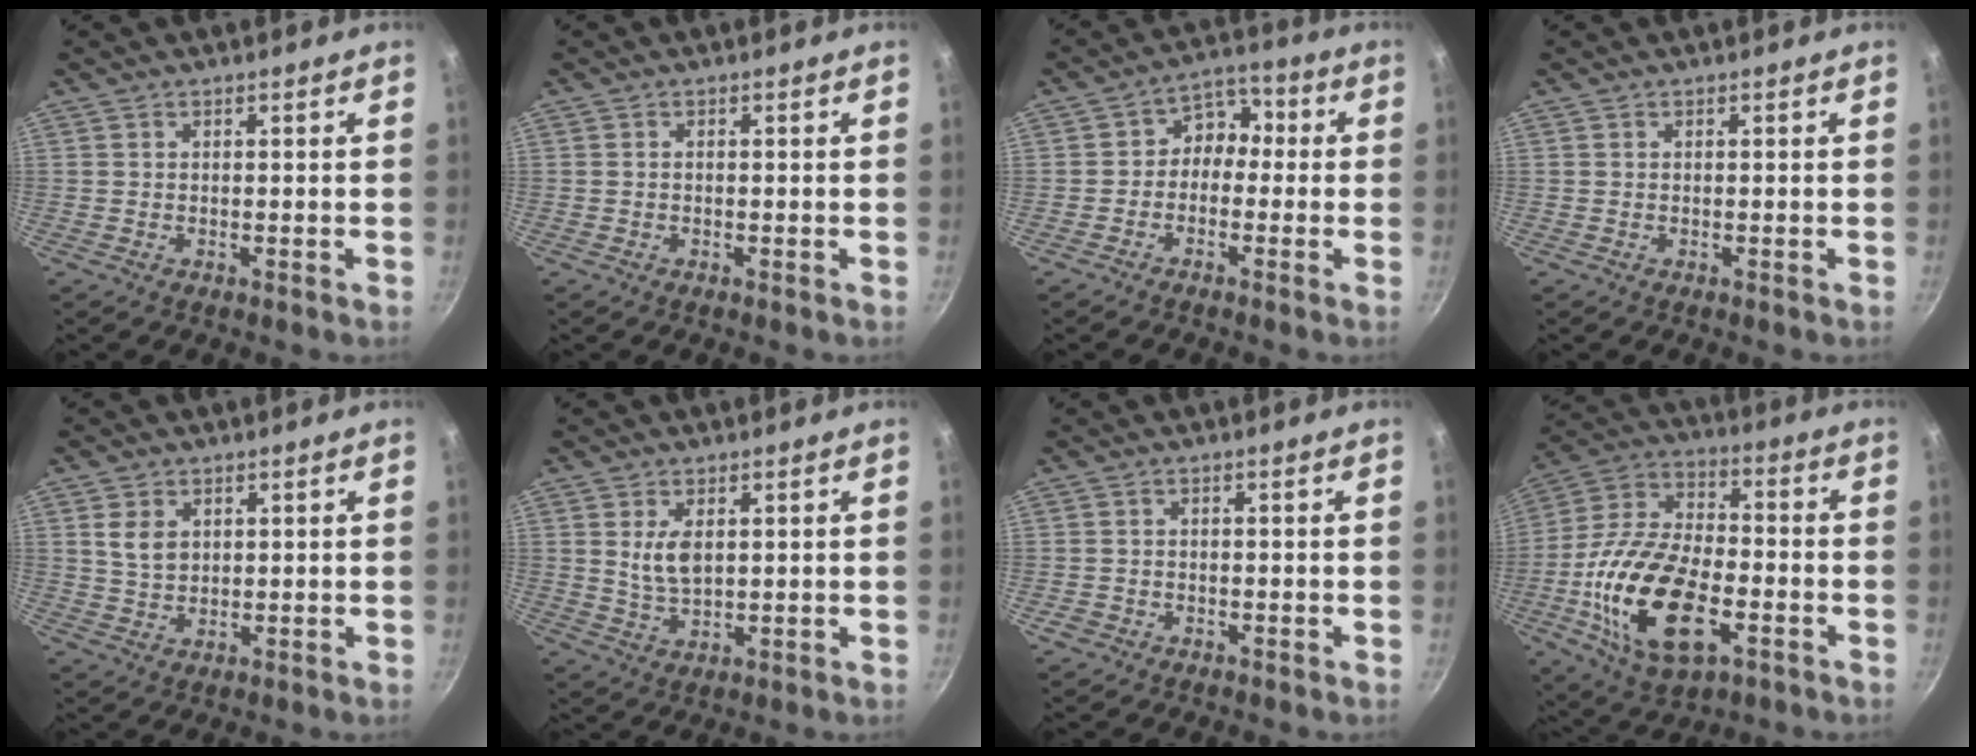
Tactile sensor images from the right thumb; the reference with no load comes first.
{"total": 0.0}
{"total": 6.0, "force": [-0.9, 4.9, 3.3], "torque": [-0.010, 0.031, -0.035]}
{"total": 0.0}
{"total": 4.6, "force": [1.5, 3.3, 2.9], "torque": [-0.044, -0.006, 0.032]}
{"total": 5.3, "force": [1.4, 2.8, 4.2], "torque": [-0.074, -0.017, 0.032]}
{"total": 1.7, "force": [-0.9, 1.3, 0.6], "torque": [-0.013, 0.008, -0.011]}
{"total": 23.1, "force": [-6.3, 12.4, 18.4], "torque": [-0.350, 0.025, -0.115]}